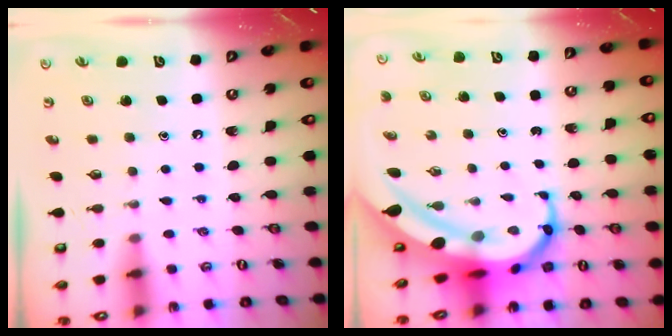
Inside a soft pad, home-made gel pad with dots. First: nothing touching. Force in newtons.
{"total": 11.9, "press": 11.8, "slide": 1.5}